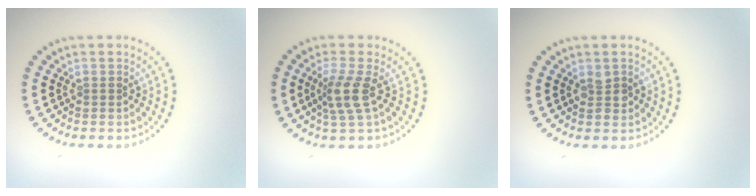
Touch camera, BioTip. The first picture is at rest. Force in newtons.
{"total": 3.0, "press": 2.3, "slide": 1.9}
{"total": 1.4, "press": 1.4, "slide": 0.2}